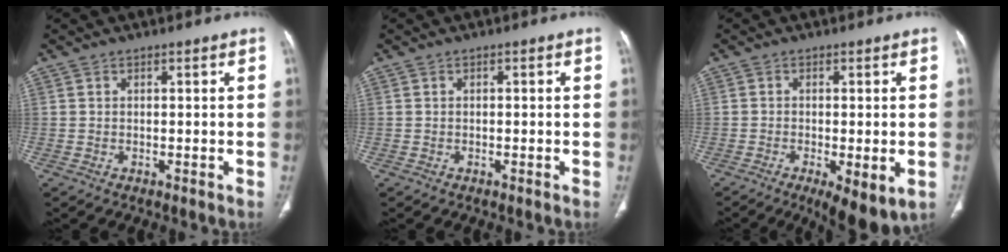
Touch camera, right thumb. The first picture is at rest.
{"total": 0.0}
{"total": 9.8, "force": [-4.2, 3.4, 8.2], "torque": [-0.117, -0.010, -0.060]}